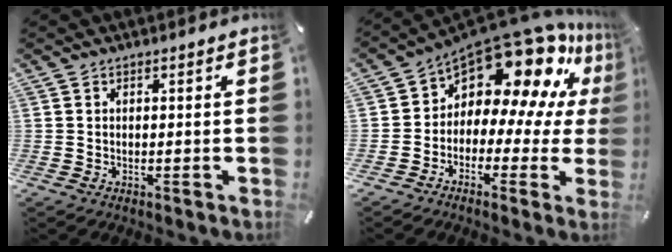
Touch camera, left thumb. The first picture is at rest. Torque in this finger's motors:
{"motor_torque": [1.85, 3.16, 0.57, -0.04, 0.13]}